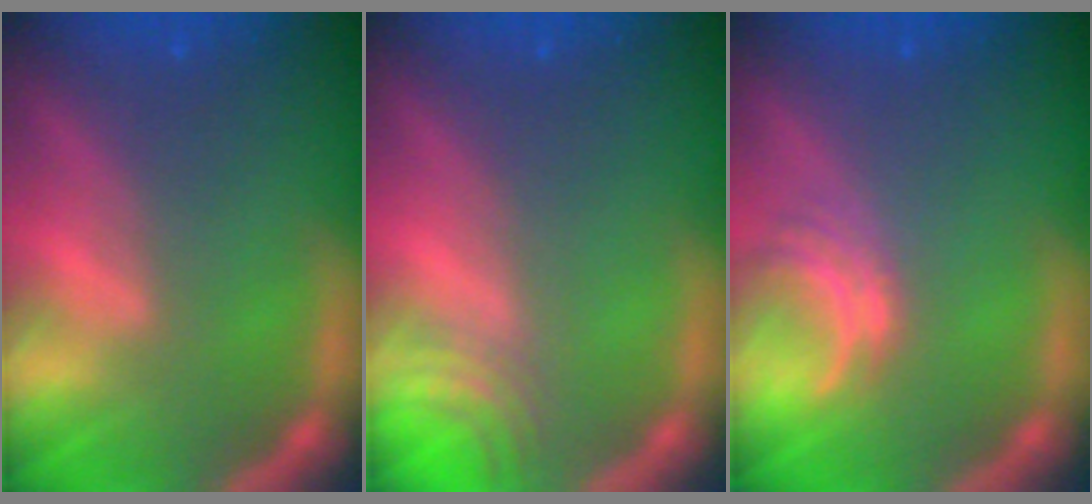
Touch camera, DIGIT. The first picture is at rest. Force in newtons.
{"total": 2.5}
{"total": 2.5}